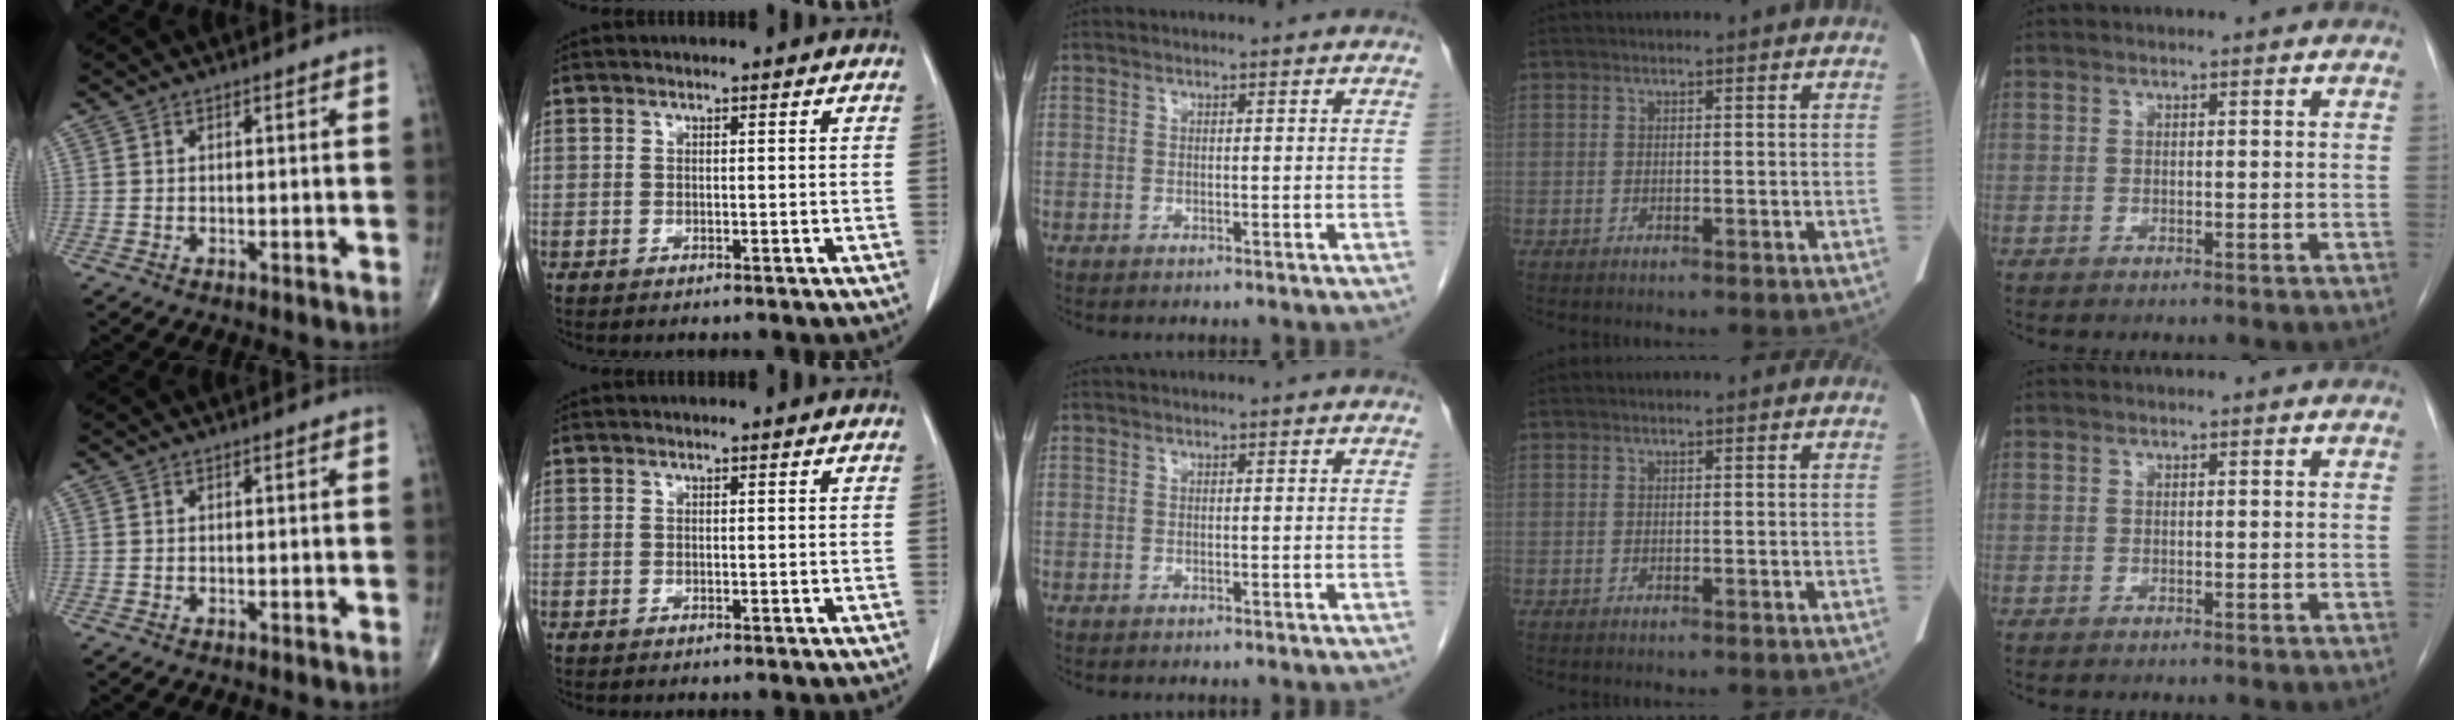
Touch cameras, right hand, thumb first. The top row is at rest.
{}